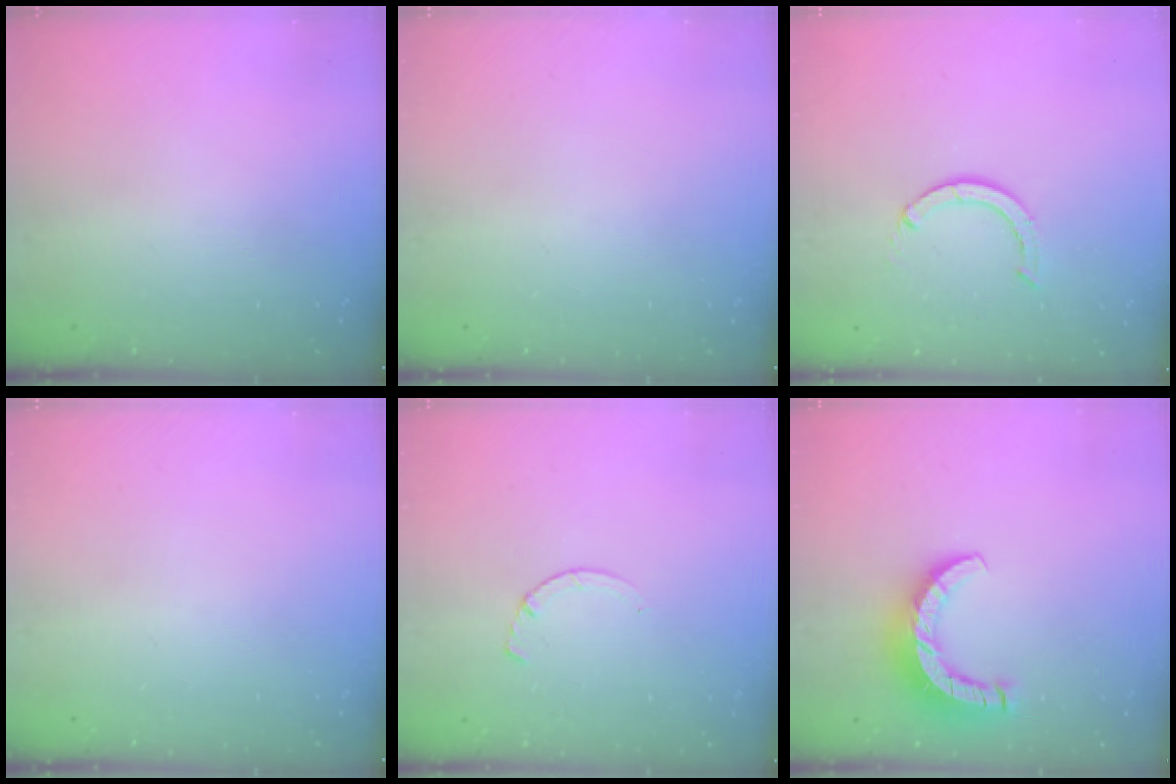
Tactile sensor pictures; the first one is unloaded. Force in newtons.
{"total": 0.0}
{"total": 4.1, "press": 4.0, "slide": 0.5}
{"total": 0.0}
{"total": 2.9, "press": 2.9, "slide": 0.4}
{"total": 10.4, "press": 10.4, "slide": 1.1}